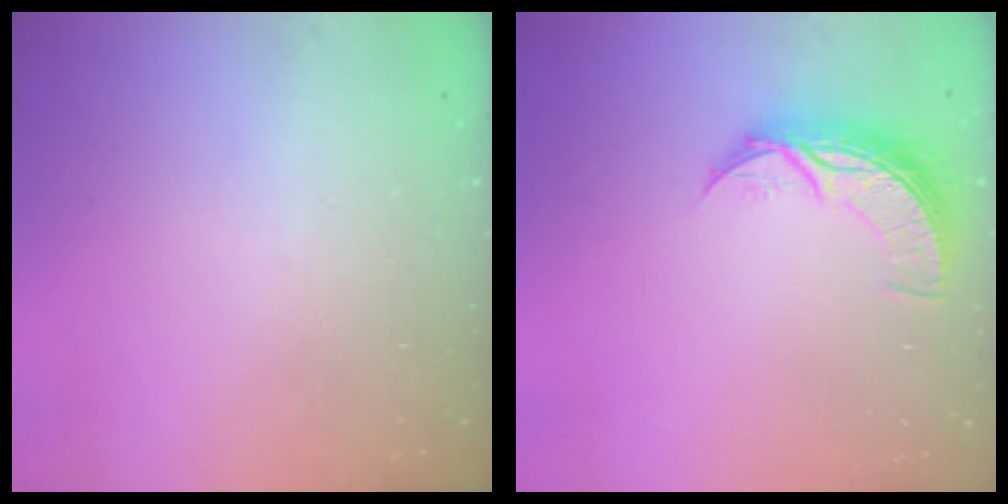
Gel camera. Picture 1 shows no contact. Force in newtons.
{"total": 8.2, "press": 8.2, "slide": 0.0}